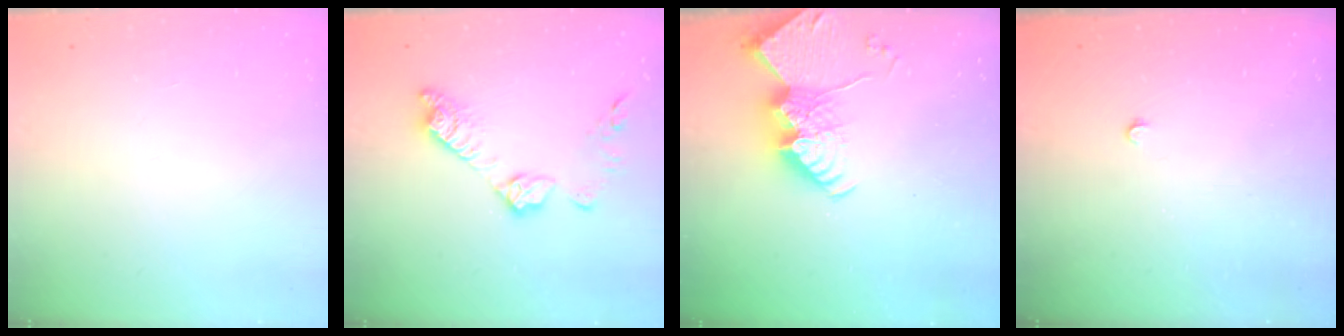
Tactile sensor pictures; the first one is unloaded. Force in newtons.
{"total": 12.1, "press": 12.0, "slide": 0.6}
{"total": 15.2, "press": 15.2, "slide": 1.4}
{"total": 2.3, "press": 2.3, "slide": 0.4}